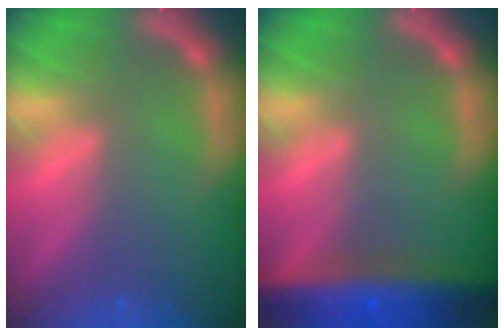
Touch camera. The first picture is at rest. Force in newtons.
{"total": 9.5}